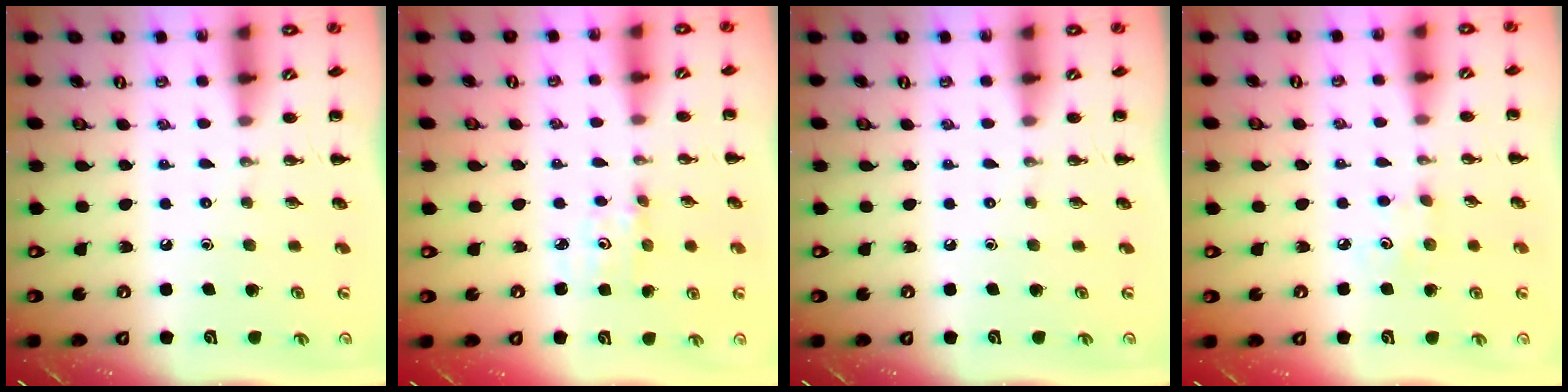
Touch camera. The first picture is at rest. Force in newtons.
{"total": 2.4, "press": 2.3, "slide": 0.8}
{"total": 0.0}
{"total": 4.1, "press": 3.9, "slide": 1.1}